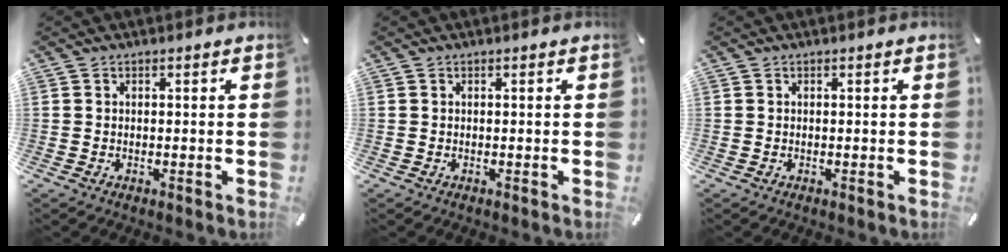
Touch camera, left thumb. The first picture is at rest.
{"total": 0.0}
{"total": 0.0}